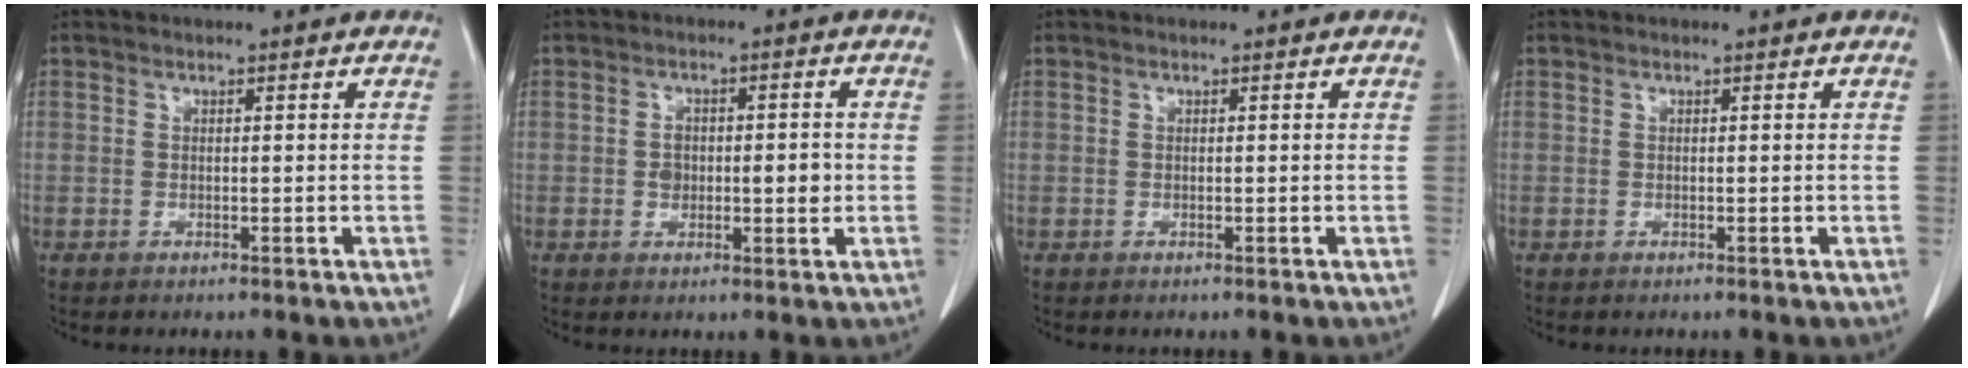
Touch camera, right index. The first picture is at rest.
{"total": 4.5, "force": [-0.4, 2.4, 3.8], "torque": [-0.056, 0.006, -0.001]}
{"total": 0.0}
{"total": 0.0}